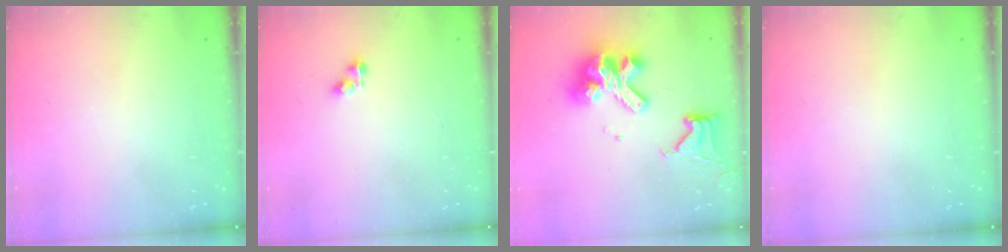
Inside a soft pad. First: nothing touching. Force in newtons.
{"total": 2.1, "press": 2.0, "slide": 0.3}
{"total": 15.2, "press": 15.1, "slide": 1.7}
{"total": 0.0}